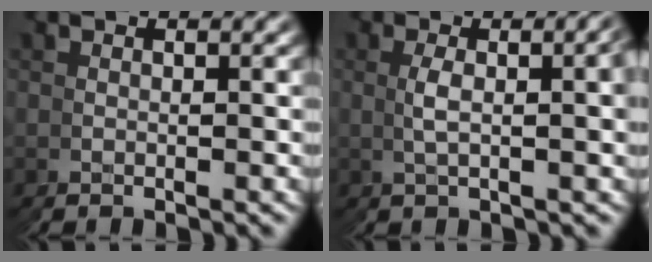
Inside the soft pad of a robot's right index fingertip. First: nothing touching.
{"total": 1.7, "force": [0.7, 0.5, 1.5], "torque": [-0.023, 0.004, 0.014]}